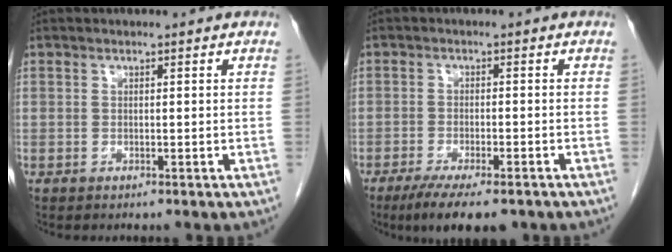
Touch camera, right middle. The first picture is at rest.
{"total": 9.2, "force": [-6.8, 2.0, 5.8], "torque": [-0.087, -0.017, -0.103]}